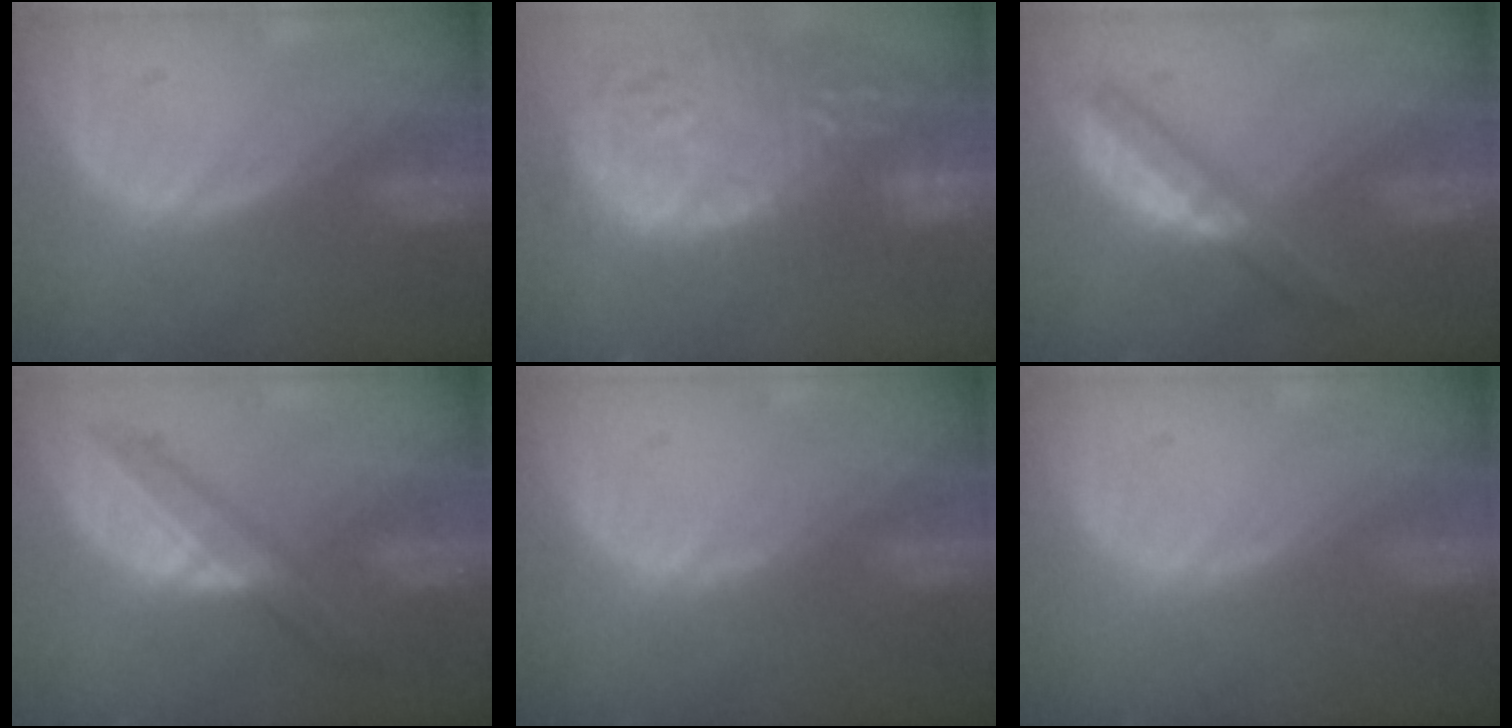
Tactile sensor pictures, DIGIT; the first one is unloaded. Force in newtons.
{"total": 15.8, "press": 13.0, "slide": 9.0}
{"total": 4.9, "press": 4.8, "slide": 0.7}
{"total": 5.7, "press": 5.7, "slide": 0.3}
{"total": 0.6, "press": 0.5, "slide": 0.3}
{"total": 0.0}